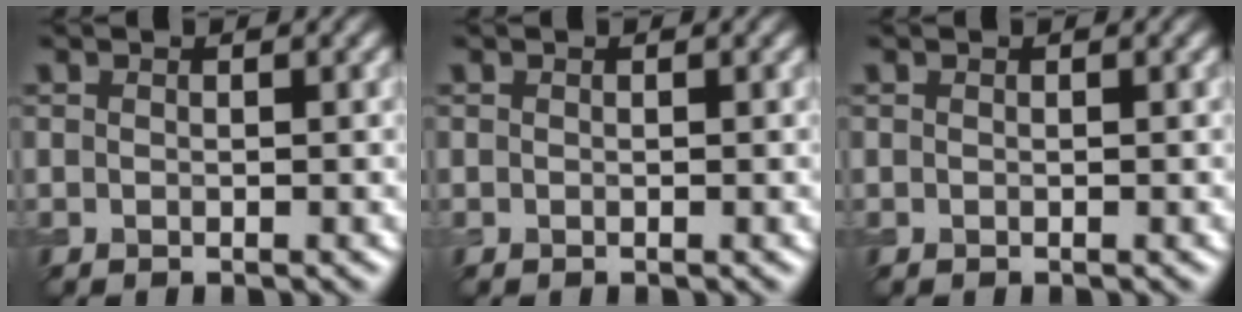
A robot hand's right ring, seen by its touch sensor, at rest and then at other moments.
{"total": 0.0}
{"total": 0.0}